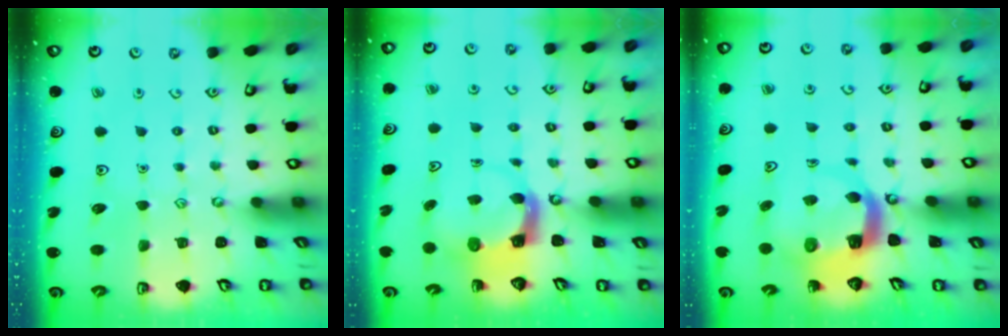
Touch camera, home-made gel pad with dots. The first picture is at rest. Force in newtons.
{"total": 3.9, "press": 3.9, "slide": 0.6}
{"total": 5.8, "press": 5.7, "slide": 0.7}